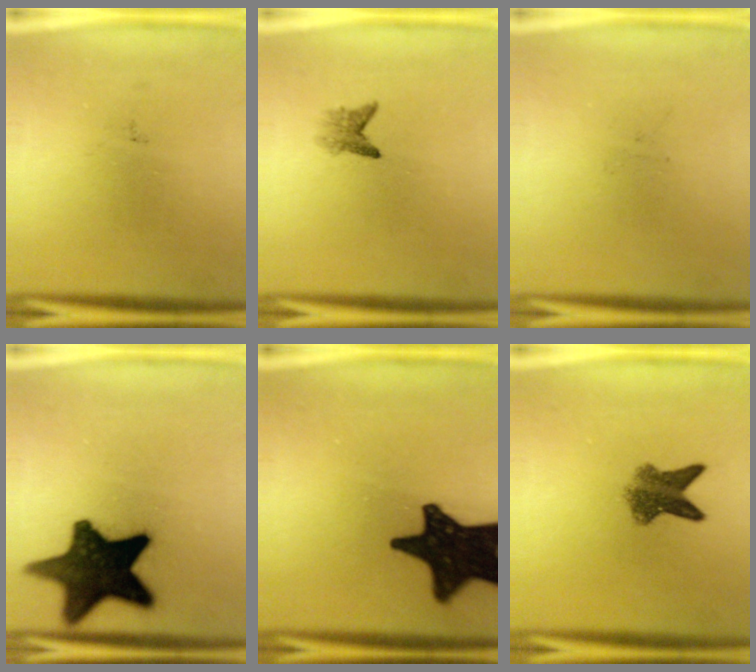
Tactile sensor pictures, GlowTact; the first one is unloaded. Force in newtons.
{"total": 1.8}
{"total": 0.0}
{"total": 16.7}
{"total": 18.9}
{"total": 5.5}